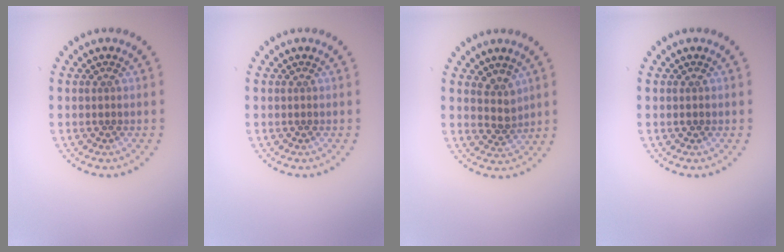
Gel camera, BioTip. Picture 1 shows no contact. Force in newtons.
{"total": 0.0}
{"total": 2.2, "press": 1.7, "slide": 1.4}
{"total": 0.6, "press": 0.6, "slide": 0.2}